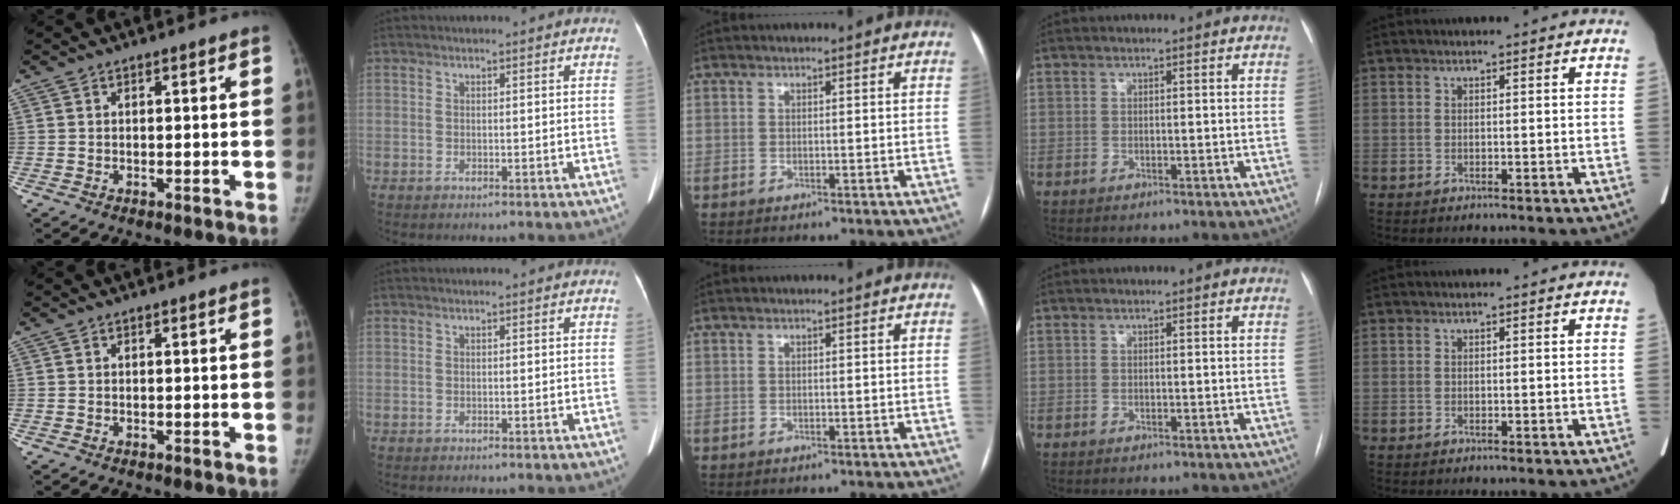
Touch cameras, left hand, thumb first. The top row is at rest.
{}